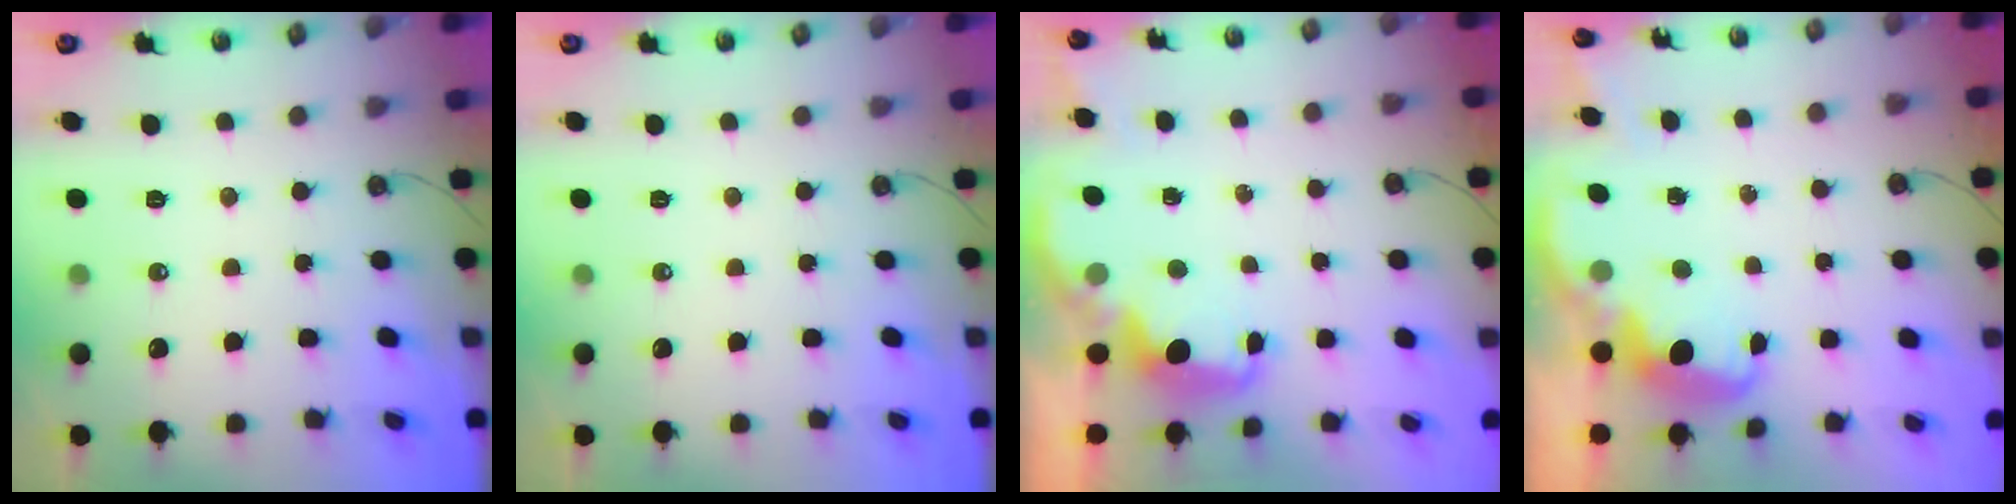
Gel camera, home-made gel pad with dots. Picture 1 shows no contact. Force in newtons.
{"total": 0.0}
{"total": 2.1, "press": 2.0, "slide": 0.6}
{"total": 2.7, "press": 2.6, "slide": 0.5}